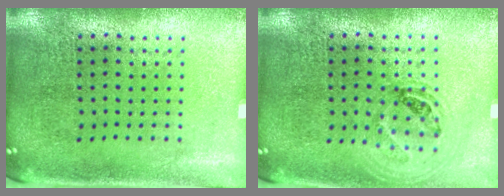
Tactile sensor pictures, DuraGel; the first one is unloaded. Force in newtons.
{"total": 1.1, "press": 1.0, "slide": 0.4}